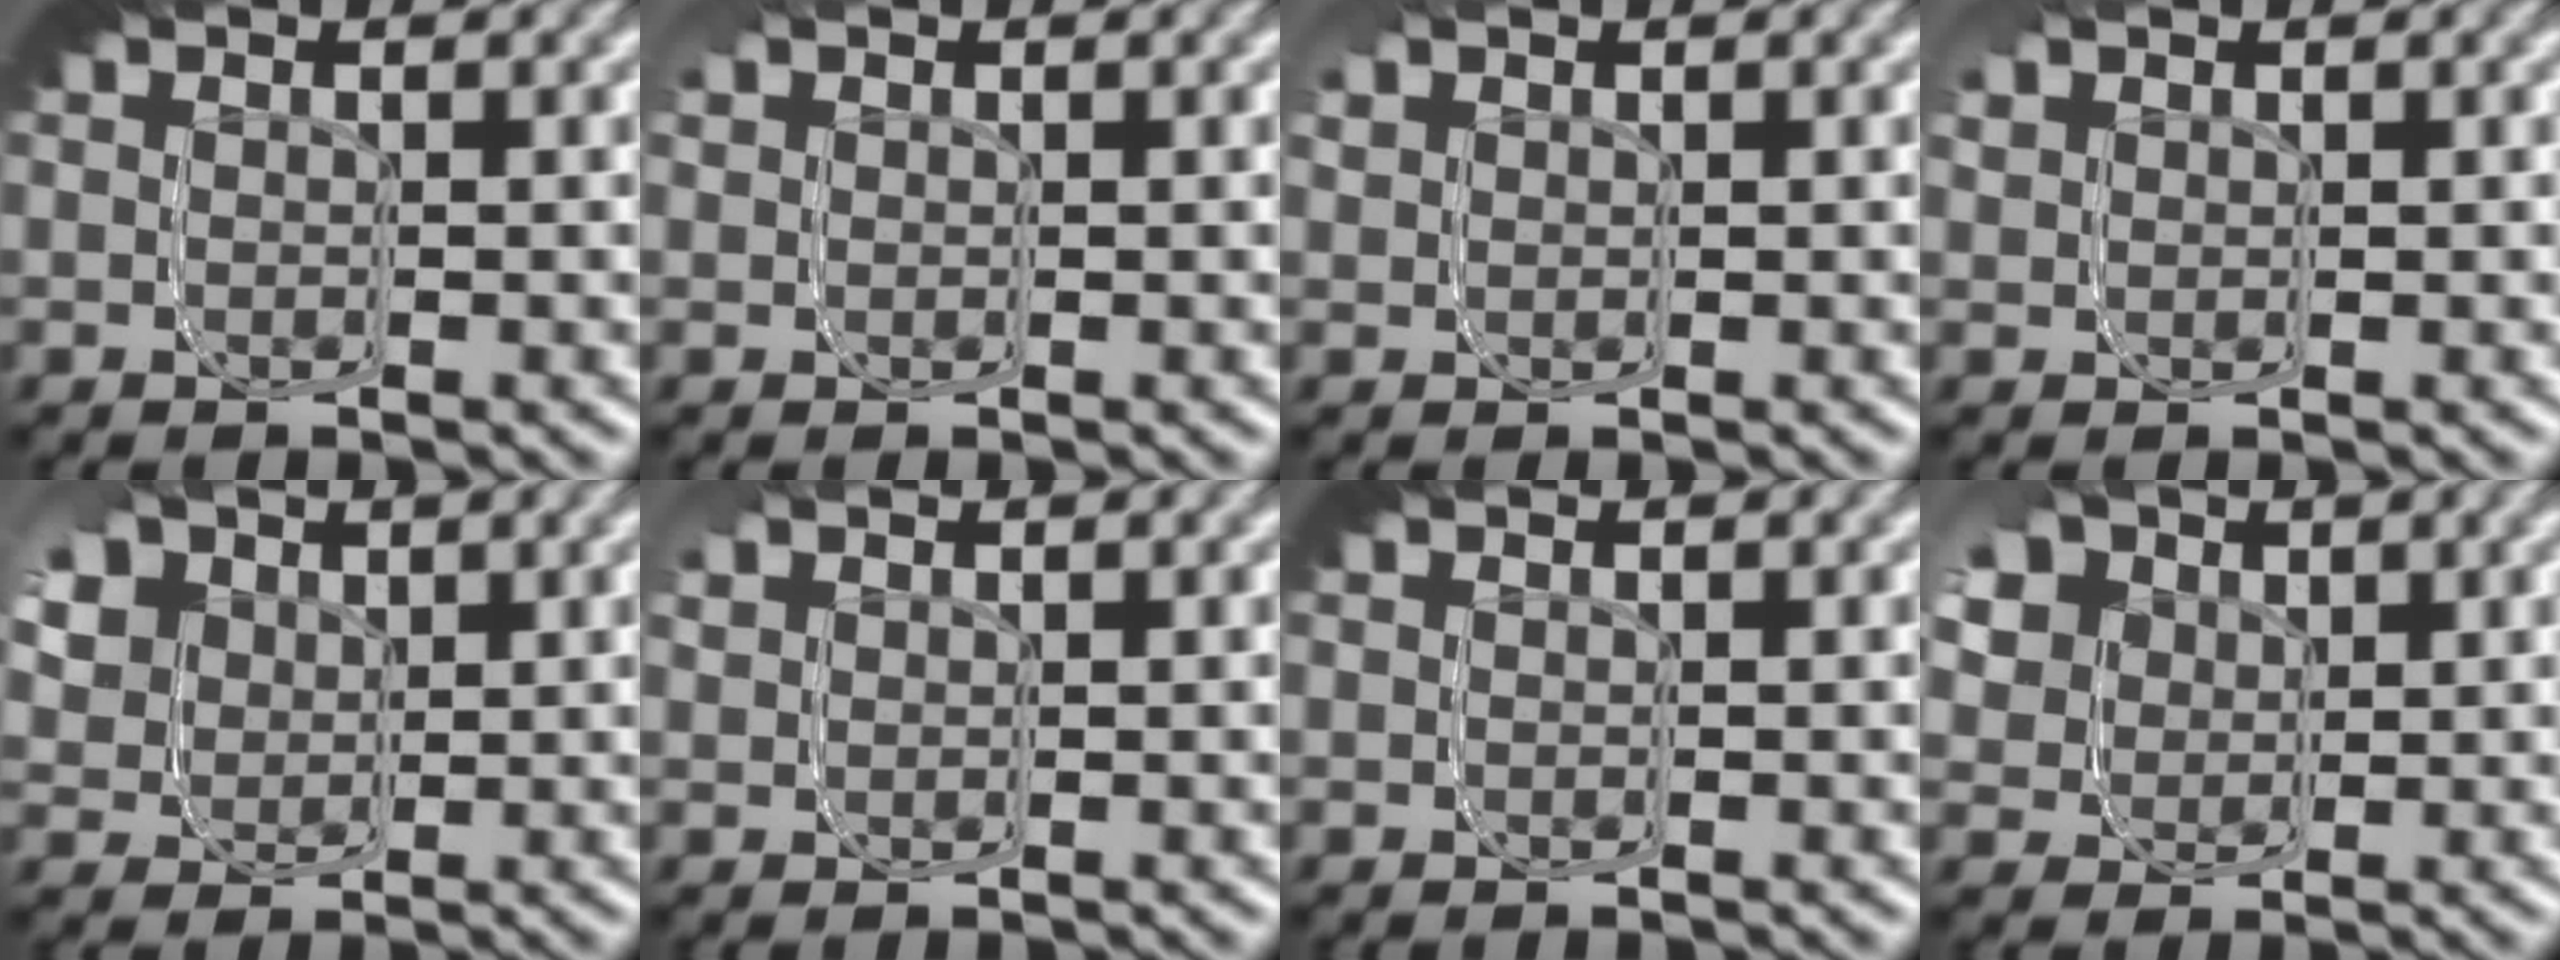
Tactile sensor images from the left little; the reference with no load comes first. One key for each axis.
{"total": 1.0, "fx": 0.7, "fy": 0.7, "fz": 0.1, "tx": -0.006, "ty": -0.001, "tz": 0.010}
{"total": 2.3, "fx": 1.2, "fy": 1.7, "fz": 0.9, "tx": -0.022, "ty": 0.003, "tz": 0.014}
{"total": 2.6, "fx": 1.3, "fy": 2.0, "fz": 1.0, "tx": -0.026, "ty": 0.004, "tz": 0.015}
{"total": 8.6, "fx": 2.2, "fy": 7.0, "fz": 4.4, "tx": -0.074, "ty": 0.015, "tz": 0.014}
{"total": 2.0, "fx": 1.1, "fy": 1.4, "fz": 0.7, "tx": -0.020, "ty": 0.001, "tz": 0.014}
{"total": 0.0}
{"total": 9.0, "fx": 2.0, "fy": 7.3, "fz": 4.9, "tx": -0.084, "ty": 0.009, "tz": 0.012}